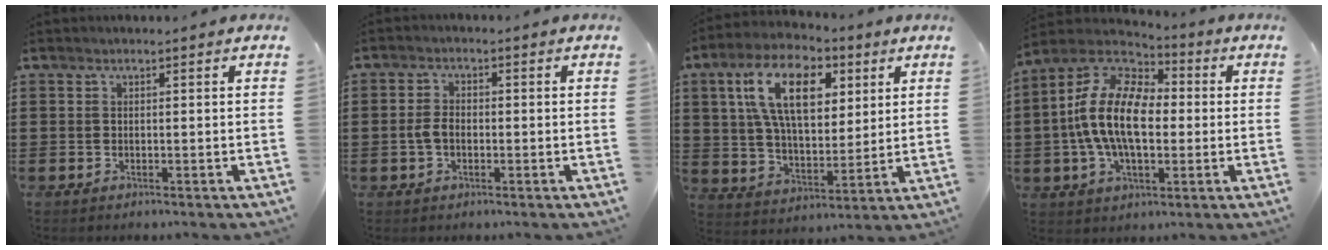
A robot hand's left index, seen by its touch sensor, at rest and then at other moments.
{"total": 2.9, "force": [-0.5, 1.7, 2.3], "torque": [-0.060, -0.002, -0.014]}
{"total": 13.8, "force": [5.9, 7.0, 10.3], "torque": [-0.212, 0.015, 0.108]}
{"total": 13.4, "force": [0.2, 7.7, 11.0], "torque": [-0.269, -0.010, -0.008]}